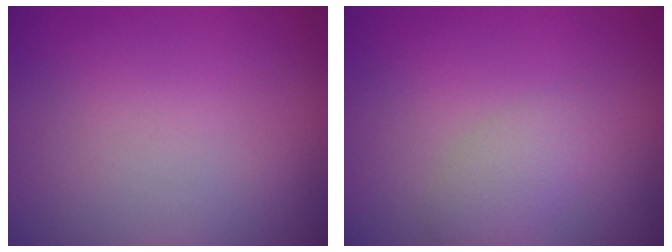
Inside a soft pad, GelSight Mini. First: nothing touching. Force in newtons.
{"total": 2.1, "press": 2.1, "slide": 0.1}